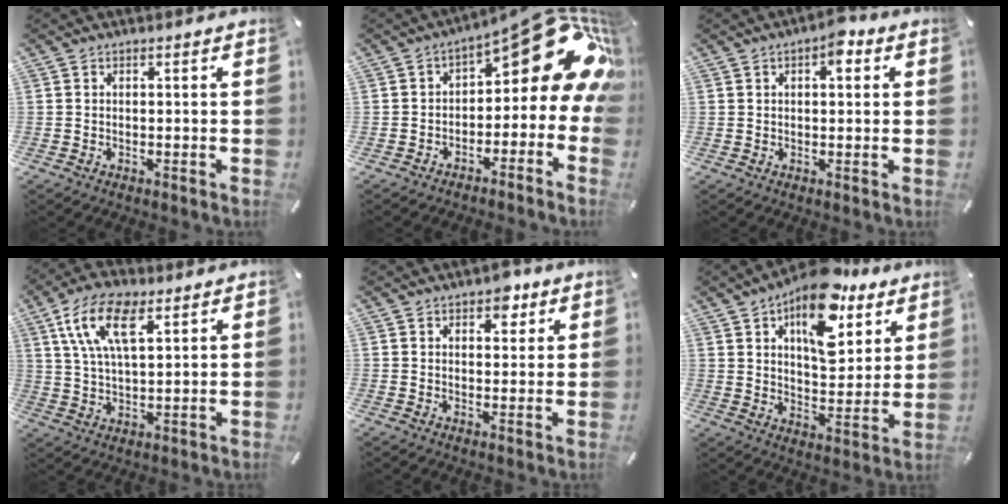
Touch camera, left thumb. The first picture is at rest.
{"total": 16.1, "force": [5.8, 7.5, 13.0], "torque": [-0.161, -0.040, 0.093]}
{"total": 4.5, "force": [1.8, 2.4, 3.3], "torque": [-0.038, 0.000, 0.023]}
{"total": 13.0, "force": [6.4, 6.2, 9.4], "torque": [-0.206, -0.004, 0.114]}
{"total": 4.6, "force": [2.9, 3.0, 2.0], "torque": [-0.008, -0.005, 0.043]}
{"total": 16.4, "force": [10.1, 8.7, 9.6], "torque": [-0.135, -0.055, 0.172]}